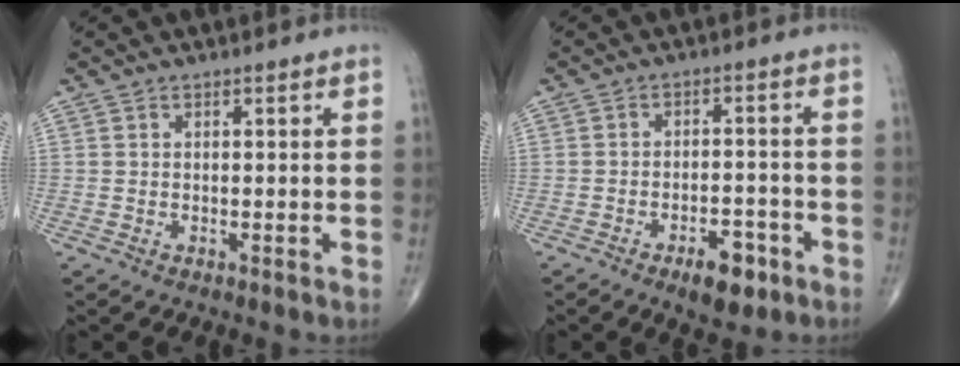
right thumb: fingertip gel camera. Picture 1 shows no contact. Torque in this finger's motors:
{"motor_torque": [2.77, 2.24, 0.62, -0.42, 0.02]}